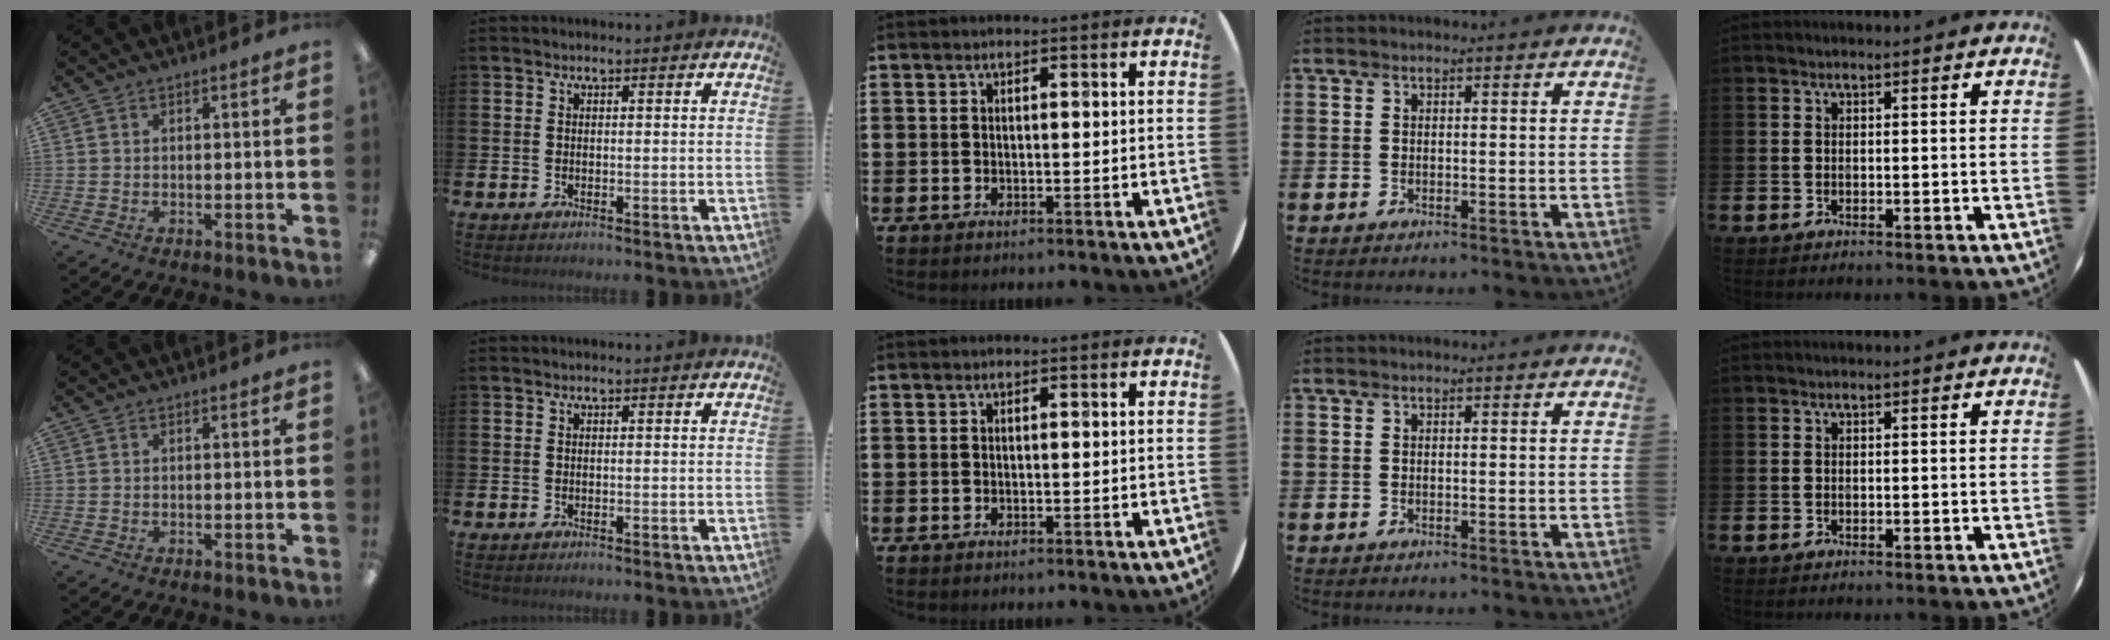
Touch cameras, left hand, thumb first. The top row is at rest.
{}